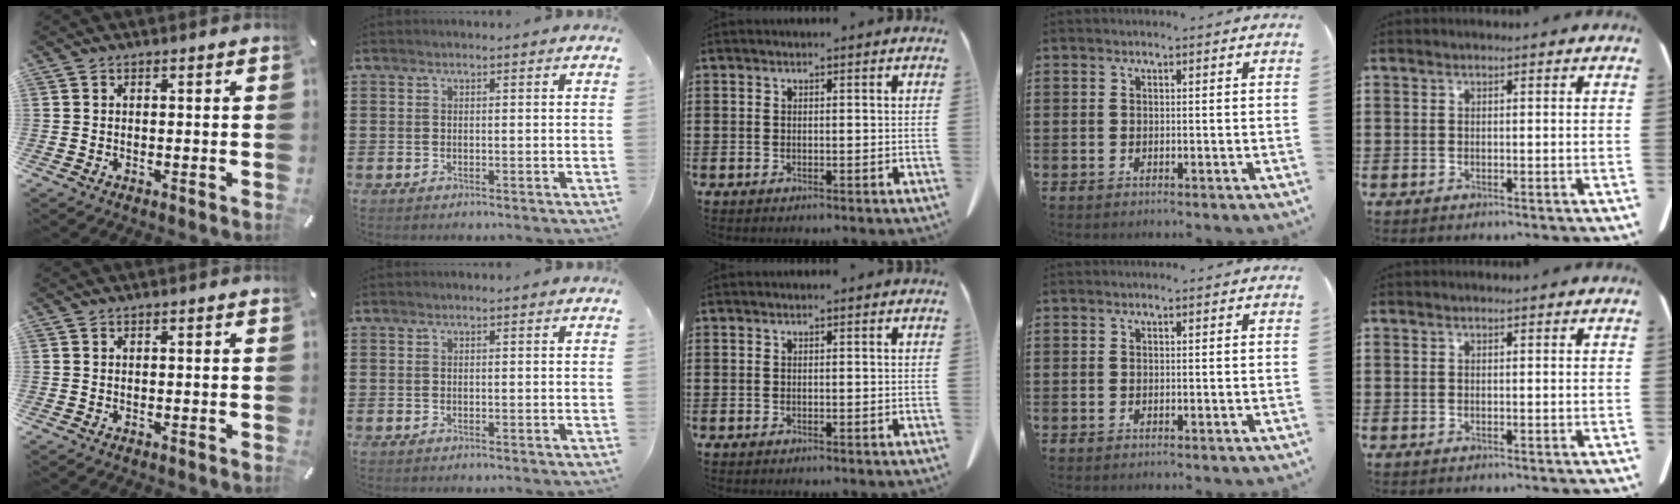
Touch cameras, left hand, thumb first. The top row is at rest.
{}